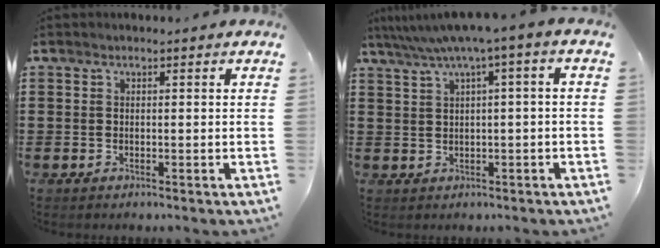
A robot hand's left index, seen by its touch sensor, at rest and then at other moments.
{"total": 4.2, "force": [0.8, -0.3, 4.1], "torque": [-0.077, -0.013, 0.008]}